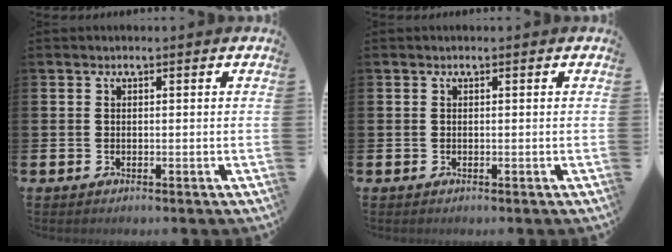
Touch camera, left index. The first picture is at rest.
{"total": 0.0}